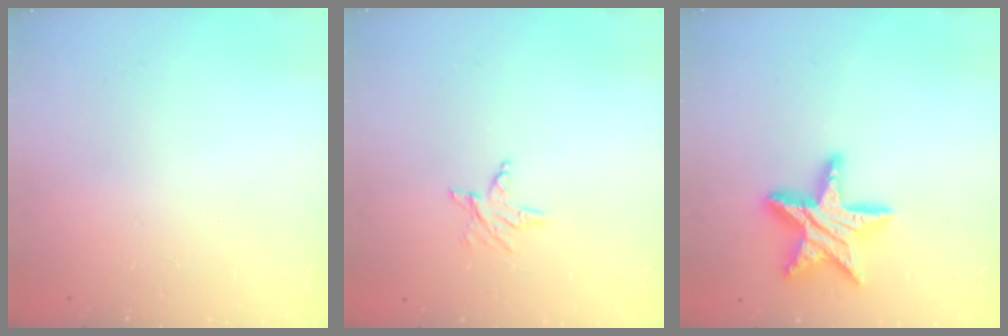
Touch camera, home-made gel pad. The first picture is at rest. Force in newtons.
{"total": 3.4, "press": 3.4, "slide": 0.5}
{"total": 17.9, "press": 17.8, "slide": 1.7}